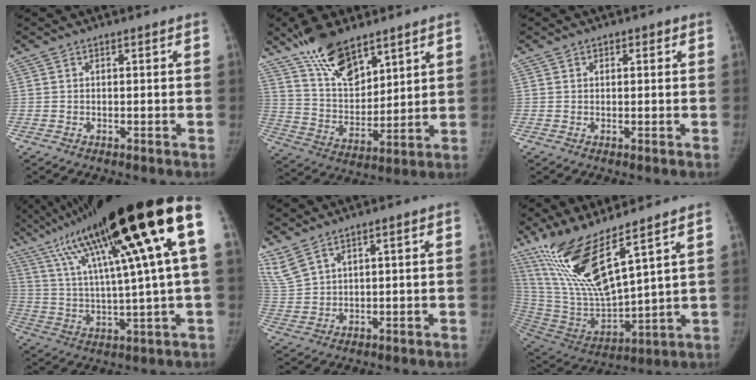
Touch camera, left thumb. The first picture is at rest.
{"total": 14.2, "force": [10.4, 6.2, 7.4], "torque": [-0.098, -0.062, 0.201]}
{"total": 1.3, "force": [0.6, 1.1, 0.3], "torque": [0.015, -0.001, 0.002]}
{"total": 29.8, "force": [13.0, 3.1, 26.6], "torque": [-0.419, 0.006, 0.220]}
{"total": 5.0, "force": [3.7, 1.7, 2.8], "torque": [-0.066, -0.009, 0.090]}
{"total": 18.2, "force": [11.8, 3.3, 13.5], "torque": [-0.262, -0.067, 0.242]}